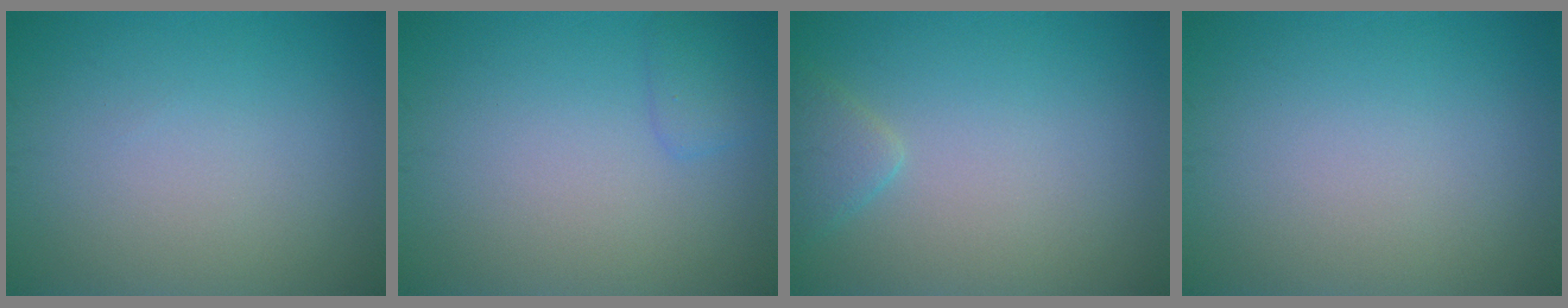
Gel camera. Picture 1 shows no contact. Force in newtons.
{"total": 1.3, "press": 1.3, "slide": 0.1}
{"total": 1.7, "press": 1.7, "slide": 0.1}
{"total": 0.0}